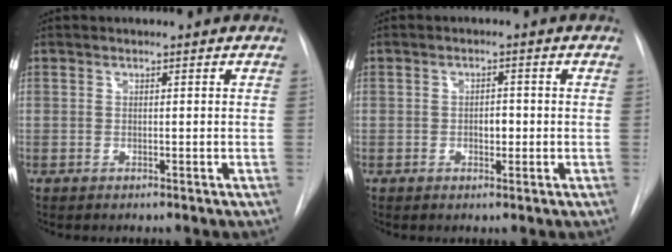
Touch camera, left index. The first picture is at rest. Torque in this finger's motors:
{"motor_torque": [-0.09, 0.05, -0.04, 0.00]}